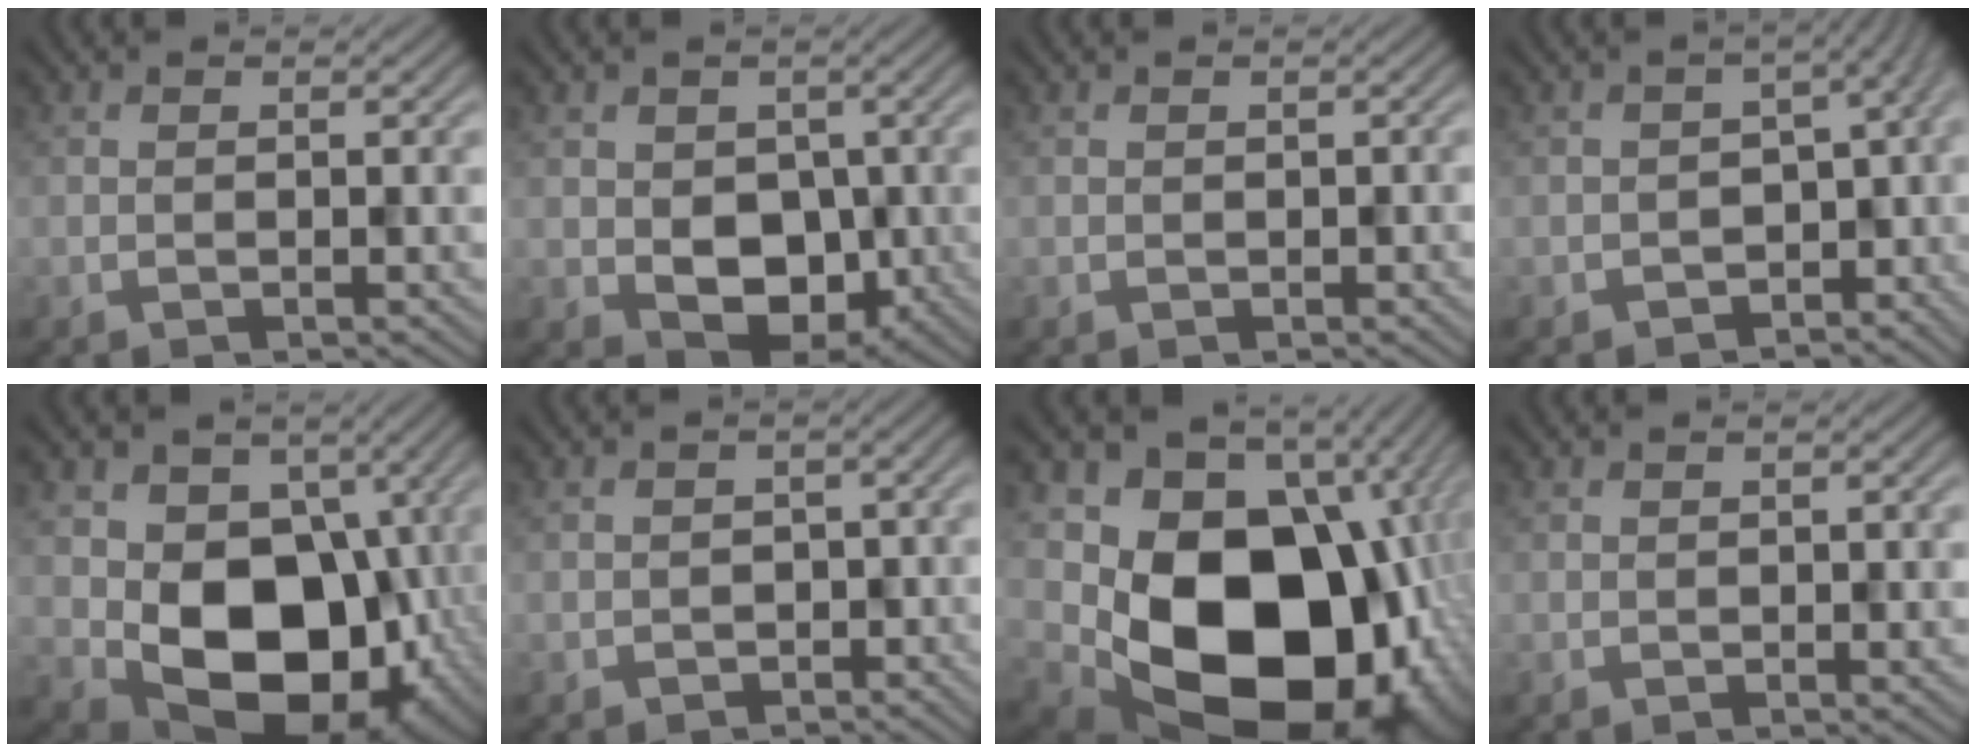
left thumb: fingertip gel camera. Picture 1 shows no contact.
{"total": 6.9, "force": [-0.1, 5.3, 4.4], "torque": [-0.086, -0.024, 0.004]}
{"total": 0.5, "force": [0.3, 0.4, 0.0], "torque": [0.002, -0.004, 0.005]}
{"total": 6.7, "force": [-3.2, 4.3, 4.0], "torque": [-0.049, -0.028, -0.046]}
{"total": 14.0, "force": [-1.1, 10.4, 9.3], "torque": [-0.147, -0.034, -0.013]}
{"total": 2.2, "force": [-1.1, 1.7, 0.7], "torque": [-0.008, -0.003, -0.019]}
{"total": 21.0, "force": [-3.3, 15.8, 13.4], "torque": [-0.254, -0.071, -0.006]}
{"total": 1.0, "force": [0.2, 0.6, 0.7], "torque": [-0.009, -0.002, 0.004]}